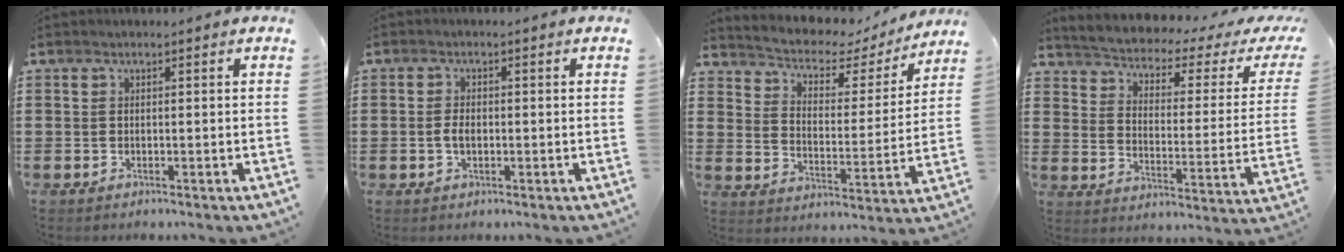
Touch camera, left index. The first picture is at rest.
{"total": 2.1, "force": [-0.4, 1.0, 1.8], "torque": [-0.042, -0.001, -0.011]}
{"total": 3.8, "force": [3.2, 1.6, 1.1], "torque": [-0.044, -0.029, 0.046]}
{"total": 1.7, "force": [1.0, 0.2, 1.3], "torque": [-0.040, -0.025, 0.004]}